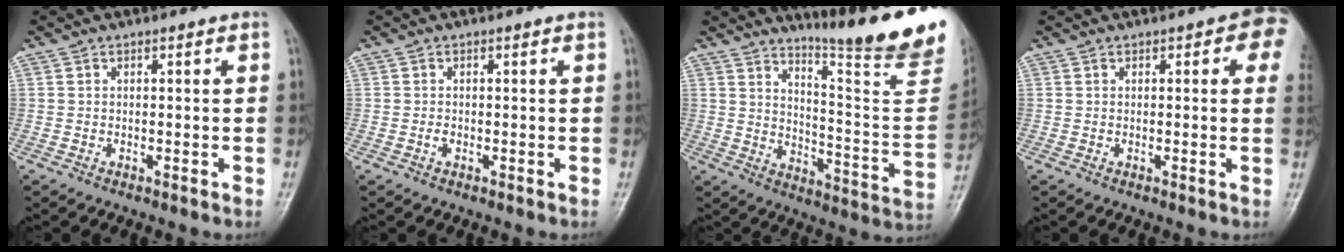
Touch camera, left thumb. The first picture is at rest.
{"total": 0.8, "force": [0.0, 0.4, 0.7], "torque": [-0.010, 0.001, 0.001]}
{"total": 20.3, "force": [16.5, 0.9, 11.8], "torque": [-0.148, -0.156, 0.229]}
{"total": 6.8, "force": [2.4, 2.4, 5.9], "torque": [-0.046, -0.001, 0.018]}